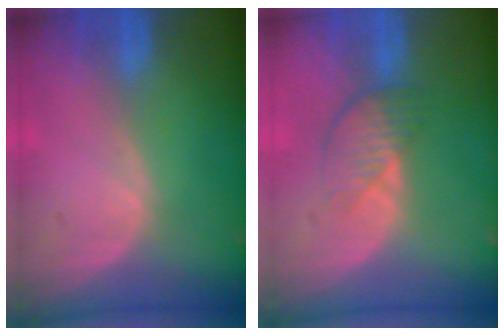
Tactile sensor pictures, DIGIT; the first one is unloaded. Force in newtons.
{"total": 3.9, "press": 3.6, "slide": 1.4}